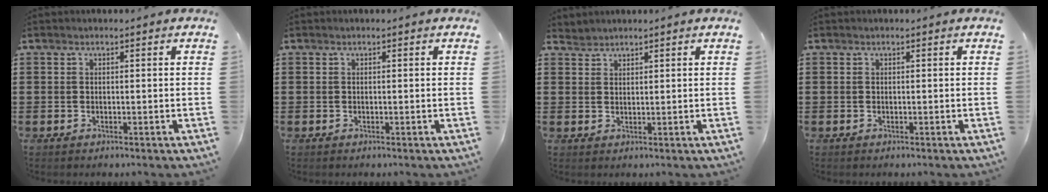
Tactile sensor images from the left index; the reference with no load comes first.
{"total": 0.0}
{"total": 1.8, "force": [1.5, 0.8, -0.3], "torque": [0.000, 0.002, 0.032]}
{"total": 0.0}